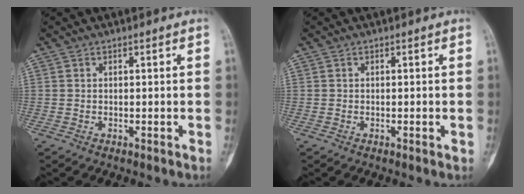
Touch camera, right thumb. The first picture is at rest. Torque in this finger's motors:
{"motor_torque": [-0.22, -0.08, -0.18, 0.05, -0.11]}